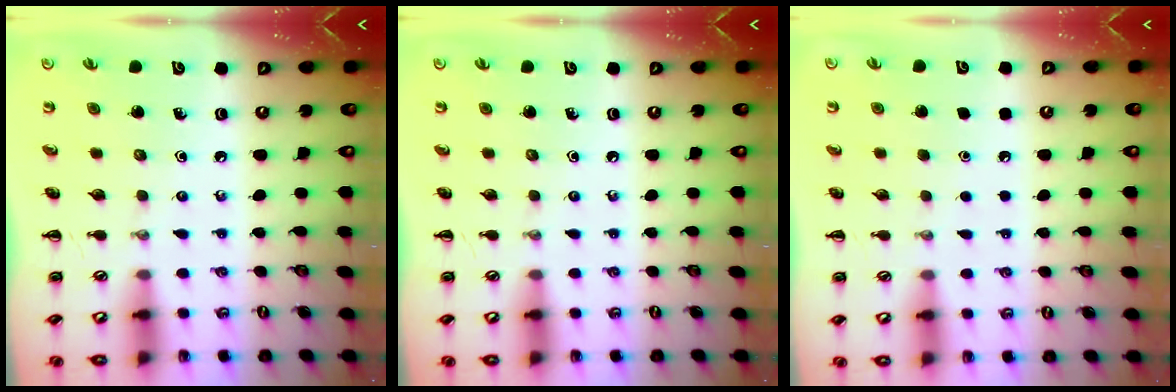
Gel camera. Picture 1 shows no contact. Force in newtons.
{"total": 0.0}
{"total": 1.6, "press": 1.6, "slide": 0.1}